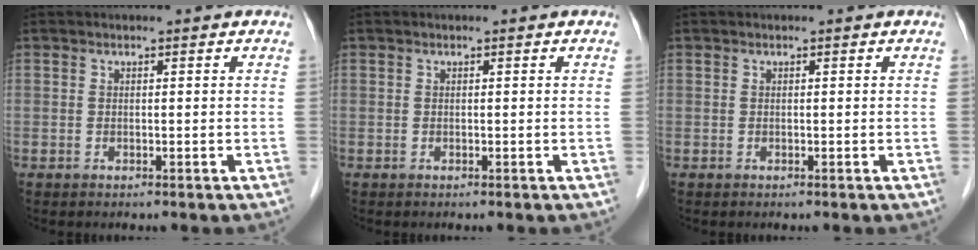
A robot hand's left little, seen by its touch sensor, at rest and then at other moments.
{"total": 0.0}
{"total": 0.0}